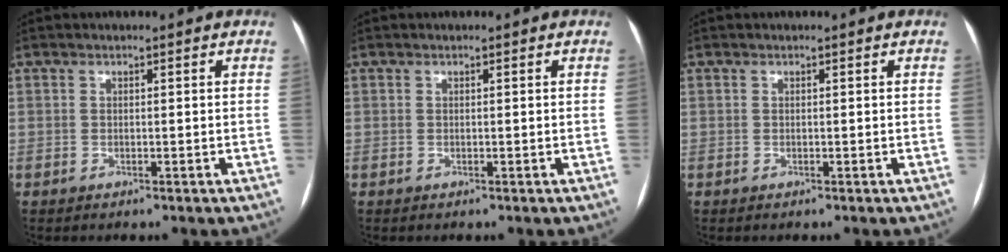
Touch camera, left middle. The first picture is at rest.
{"total": 0.0}
{"total": 0.0}